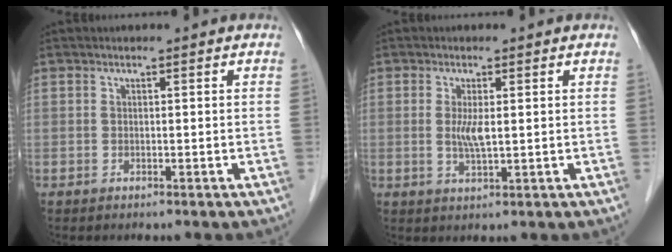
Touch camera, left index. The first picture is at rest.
{"total": 3.0, "force": [0.3, 0.6, 3.0], "torque": [-0.066, -0.005, 0.006]}